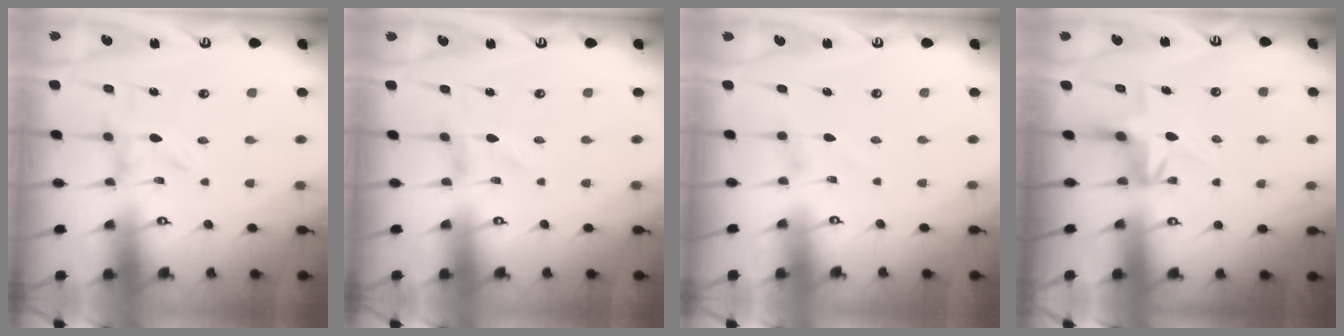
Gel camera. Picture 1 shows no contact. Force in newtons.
{"total": 1.0, "press": 1.0, "slide": 0.0}
{"total": 0.8, "press": 0.8, "slide": 0.1}
{"total": 3.9, "press": 3.9, "slide": 0.4}